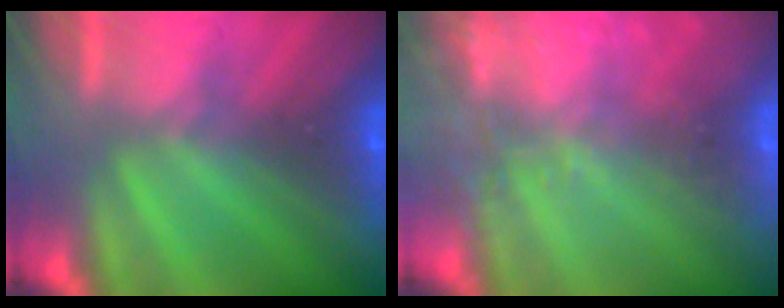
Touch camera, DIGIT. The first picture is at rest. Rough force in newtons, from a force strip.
{"total": 7.8}